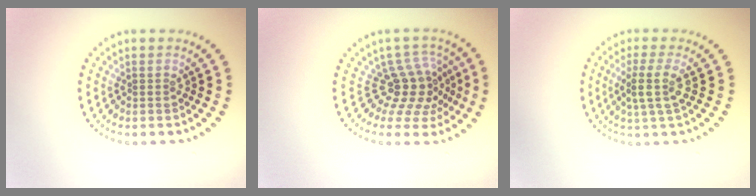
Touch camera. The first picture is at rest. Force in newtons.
{"total": 4.0, "press": 2.8, "slide": 2.8}
{"total": 2.7, "press": 2.1, "slide": 1.7}